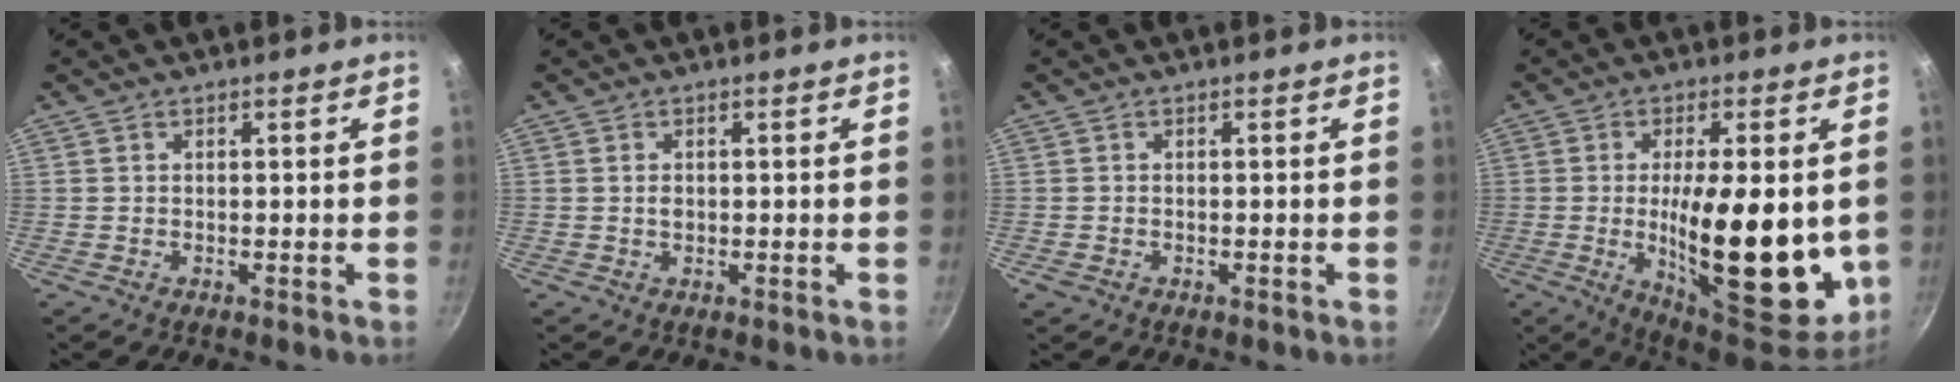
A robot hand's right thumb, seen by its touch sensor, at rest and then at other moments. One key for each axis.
{"total": 1.4, "fx": 0.1, "fy": 1.0, "fz": 0.9, "tx": -0.016, "ty": 0.002, "tz": 0.000}
{"total": 1.2, "fx": -0.6, "fy": 0.9, "fz": 0.5, "tx": -0.010, "ty": -0.001, "tz": -0.008}
{"total": 22.3, "fx": -1.6, "fy": 8.4, "fz": 20.6, "tx": -0.285, "ty": -0.022, "tz": -0.014}